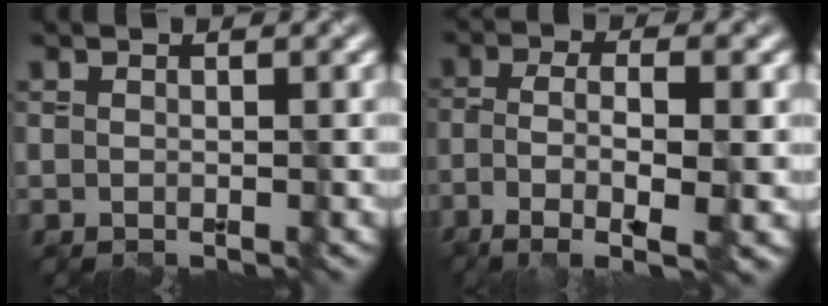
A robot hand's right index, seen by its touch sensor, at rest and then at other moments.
{"total": 5.8, "force": [-2.6, 1.1, 5.1], "torque": [-0.093, 0.002, -0.038]}